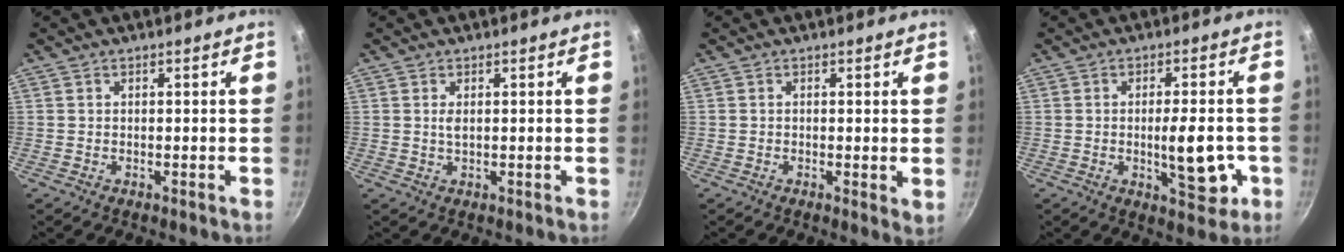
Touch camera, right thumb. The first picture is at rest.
{"total": 1.3, "force": [0.3, 0.6, 1.2], "torque": [-0.023, 0.000, 0.006]}
{"total": 2.1, "force": [0.2, 0.8, 2.0], "torque": [-0.024, -0.006, 0.000]}
{"total": 9.8, "force": [-2.1, 3.7, 8.9], "torque": [-0.109, -0.002, -0.024]}